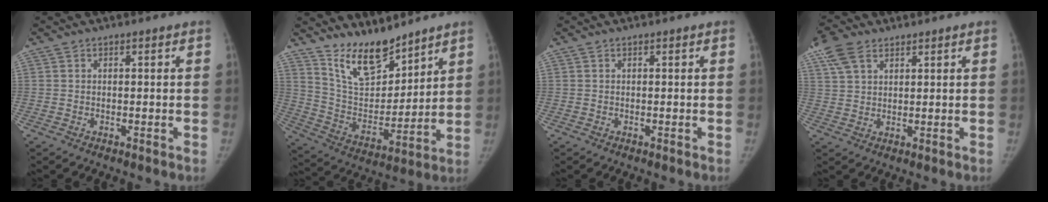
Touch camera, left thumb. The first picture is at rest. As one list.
[{"total": 13.1, "force": [10.8, 4.9, 5.6], "torque": [-0.065, -0.079, 0.211]}, {"total": 0.0}, {"total": 6.6, "force": [4.0, 3.7, 3.7], "torque": [-0.078, 0.006, 0.082]}]